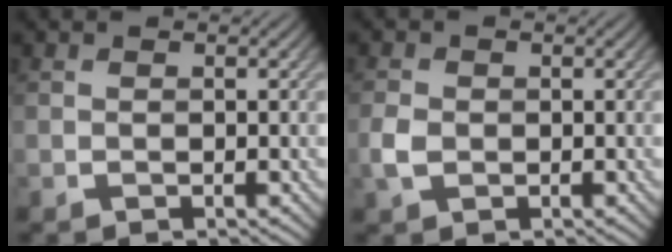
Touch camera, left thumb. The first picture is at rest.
{"total": 2.6, "force": [-0.5, 2.1, 1.6], "torque": [-0.043, -0.003, -0.013]}